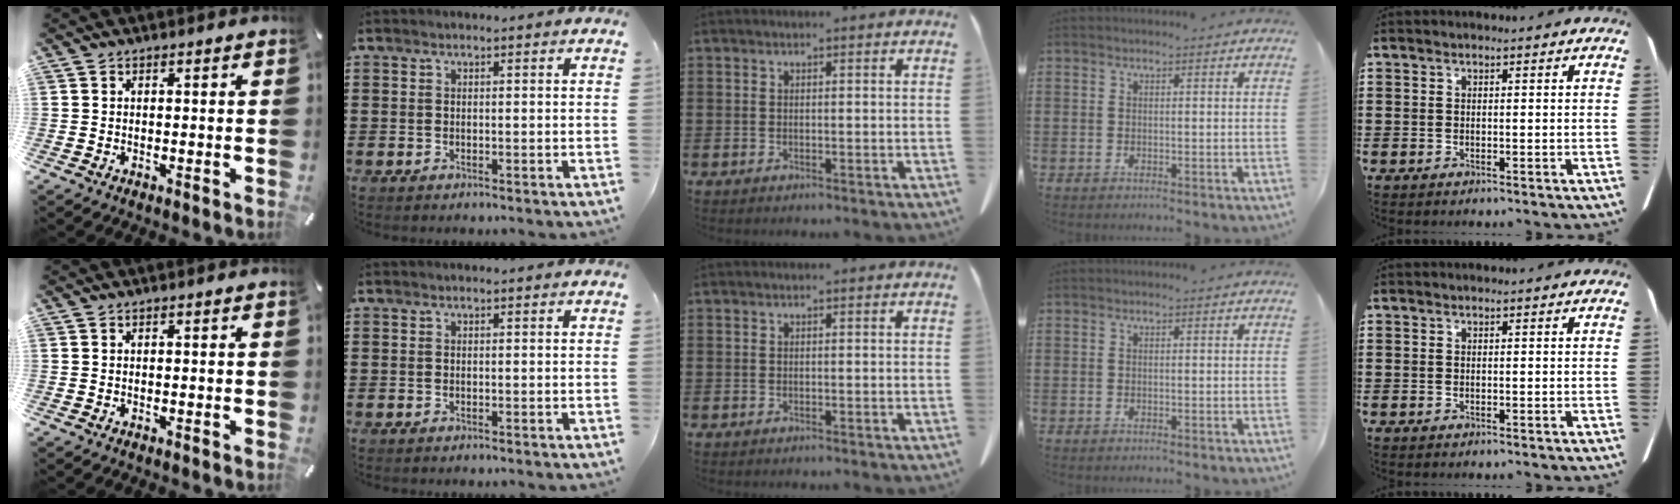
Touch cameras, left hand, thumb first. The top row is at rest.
{}